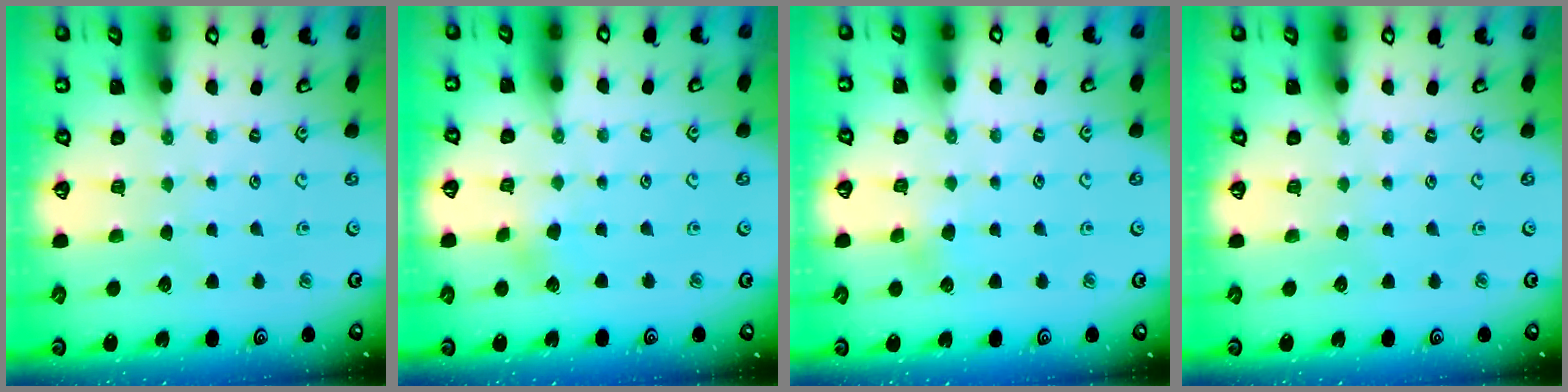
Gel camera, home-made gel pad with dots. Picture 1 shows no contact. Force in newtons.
{"total": 1.8, "press": 1.8, "slide": 0.2}
{"total": 3.1, "press": 3.1, "slide": 0.5}
{"total": 0.0}